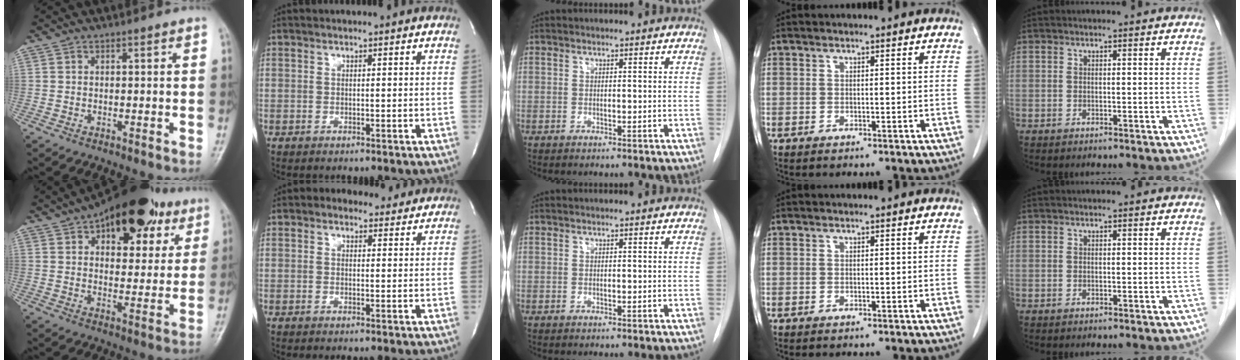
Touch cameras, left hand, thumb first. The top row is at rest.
{"thumb": {"total": 19.2, "force": [9.8, 10.3, 12.9], "torque": [-0.131, -0.014, 0.138]}, "index": {"total": 4.1, "force": [3.1, 2.4, 1.0], "torque": [-0.017, 0.020, 0.042]}}